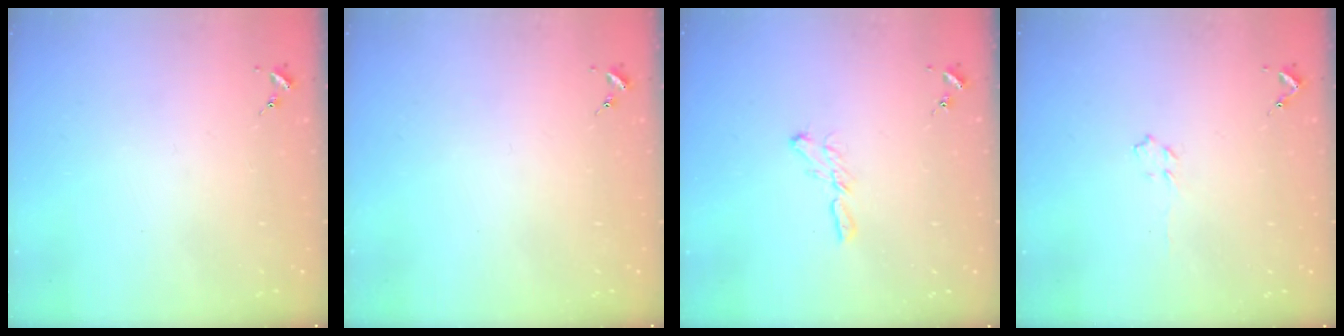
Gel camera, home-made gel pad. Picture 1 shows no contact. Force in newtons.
{"total": 0.0}
{"total": 5.6, "press": 5.6, "slide": 0.2}
{"total": 3.9, "press": 3.9, "slide": 0.6}